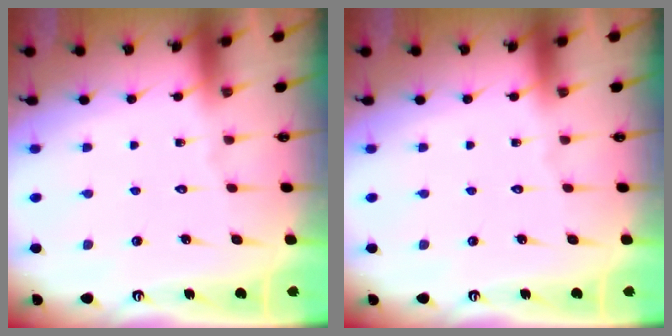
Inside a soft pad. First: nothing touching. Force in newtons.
{"total": 0.0}